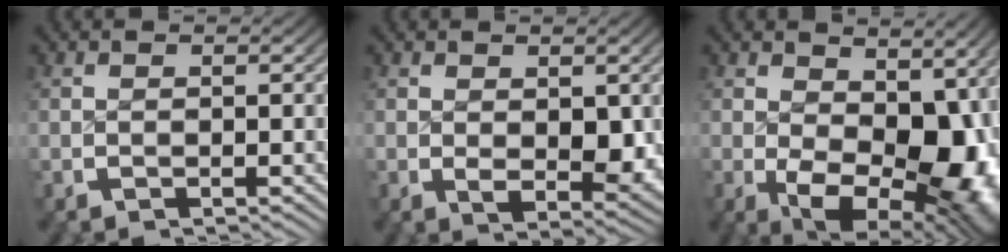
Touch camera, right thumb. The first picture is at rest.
{"total": 3.6, "force": [0.2, 2.3, 2.8], "torque": [-0.042, -0.019, 0.015]}
{"total": 12.1, "force": [-1.6, 7.8, 9.2], "torque": [-0.155, -0.063, 0.008]}